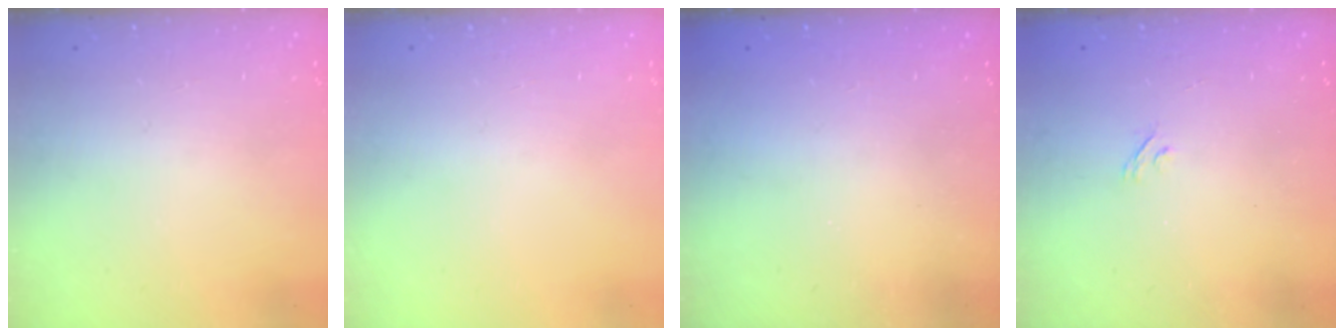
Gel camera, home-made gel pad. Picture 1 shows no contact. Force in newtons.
{"total": 0.0}
{"total": 2.3, "press": 2.2, "slide": 0.8}
{"total": 2.2, "press": 1.9, "slide": 1.1}